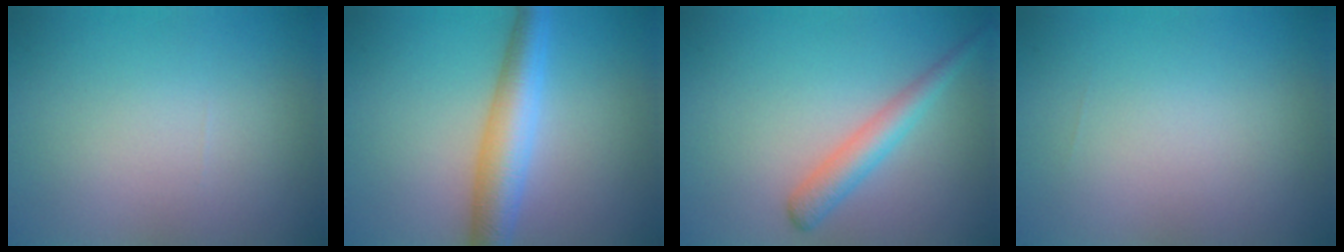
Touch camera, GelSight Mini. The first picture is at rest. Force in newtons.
{"total": 4.9, "press": 4.9, "slide": 0.1}
{"total": 2.7, "press": 2.7, "slide": 0.1}
{"total": 0.0}